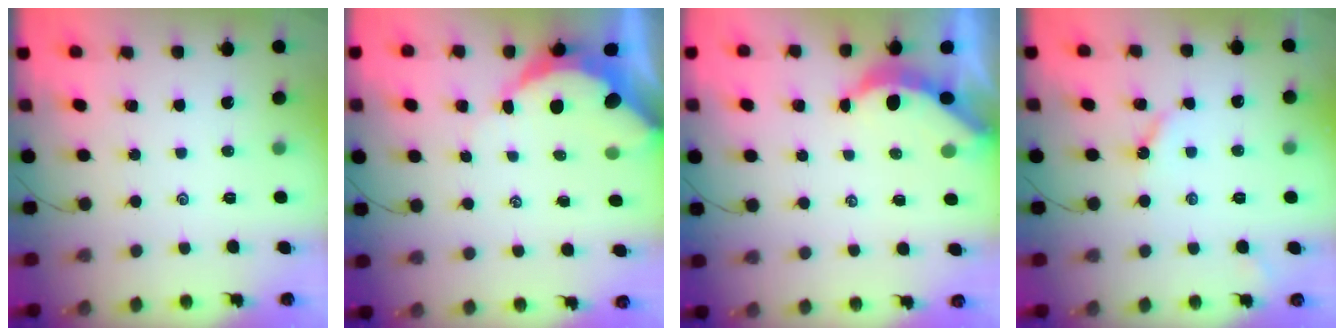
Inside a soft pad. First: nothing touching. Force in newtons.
{"total": 7.2, "press": 7.1, "slide": 1.0}
{"total": 3.9, "press": 3.9, "slide": 0.4}
{"total": 4.2, "press": 4.1, "slide": 0.6}